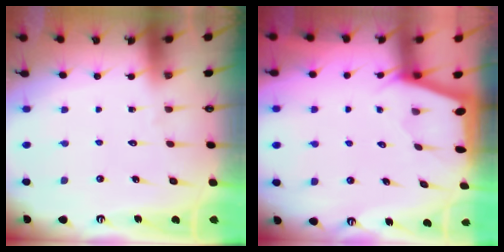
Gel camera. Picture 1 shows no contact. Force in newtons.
{"total": 2.8, "press": 2.8, "slide": 0.1}